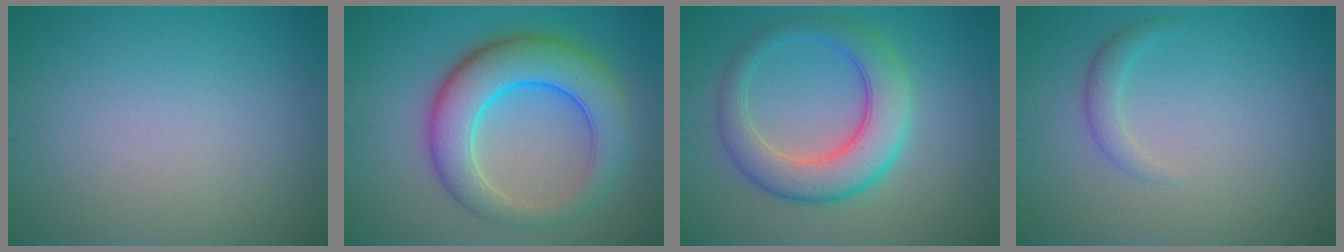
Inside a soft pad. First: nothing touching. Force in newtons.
{"total": 8.5, "press": 8.5, "slide": 0.1}
{"total": 6.4, "press": 6.4, "slide": 0.1}
{"total": 1.5, "press": 1.5, "slide": 0.0}